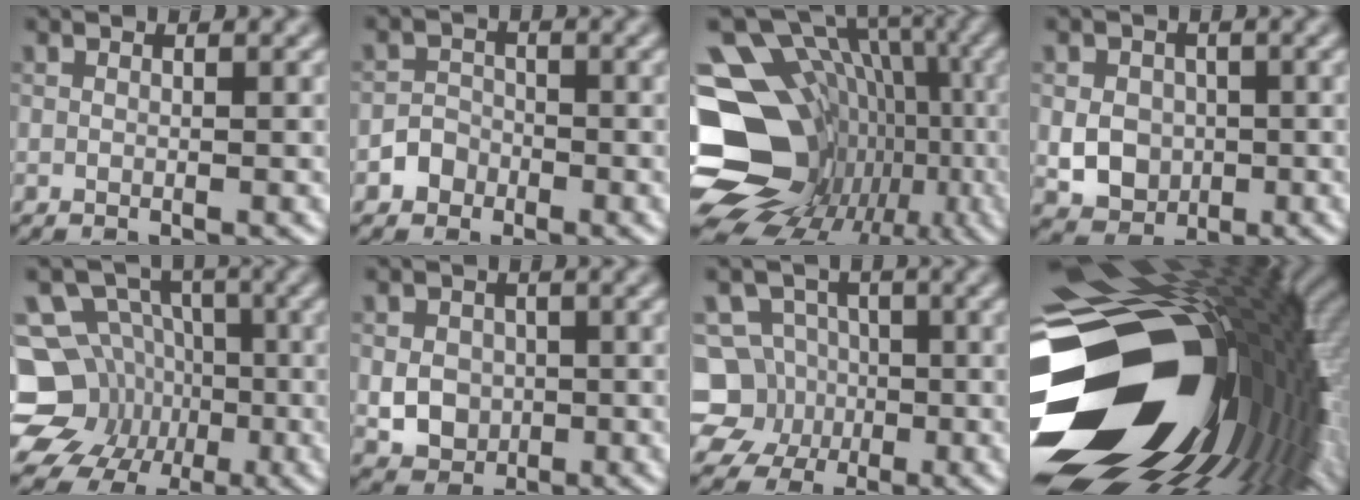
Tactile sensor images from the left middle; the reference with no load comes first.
{"total": 1.9, "force": [-1.1, 1.6, 0.3], "torque": [0.008, 0.008, -0.025]}
{"total": 20.5, "force": [-4.8, 16.9, 10.5], "torque": [-0.153, 0.014, -0.076]}
{"total": 3.9, "force": [-0.4, 3.3, 2.0], "torque": [-0.038, -0.001, -0.008]}
{"total": 12.3, "force": [-4.1, 10.9, 4.1], "torque": [-0.082, -0.004, -0.095]}
{"total": 3.3, "force": [-0.3, 2.9, 1.7], "torque": [-0.032, -0.002, -0.007]}
{"total": 7.9, "force": [-2.0, 7.4, 2.0], "torque": [-0.031, 0.014, -0.066]}
{"total": 21.7, "force": [-4.5, 13.8, 16.1], "torque": [-0.284, -0.024, -0.055]}